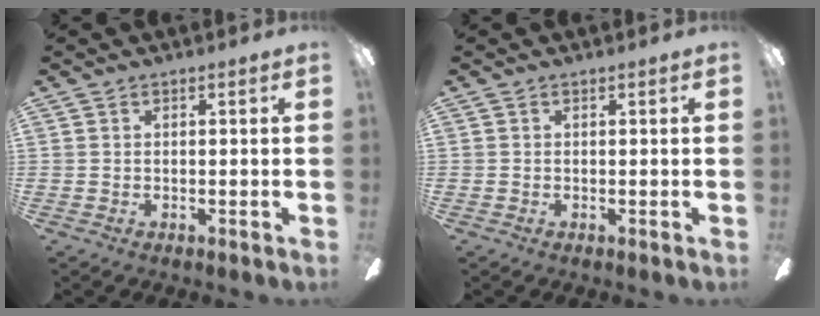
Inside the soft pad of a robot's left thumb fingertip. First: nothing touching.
{"total": 0.0}